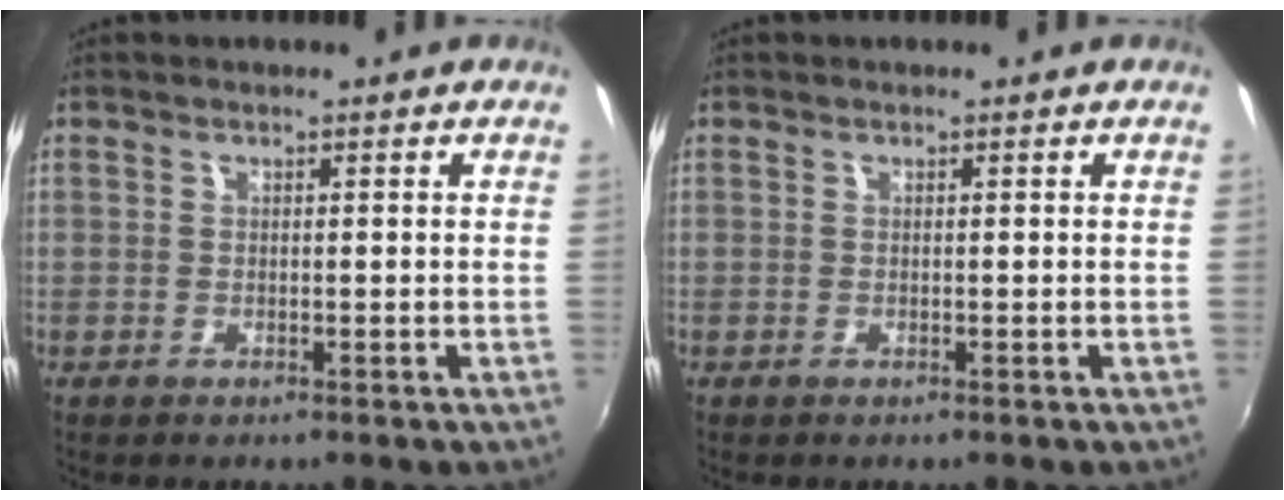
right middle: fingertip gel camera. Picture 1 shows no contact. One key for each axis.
{"total": 0.0}